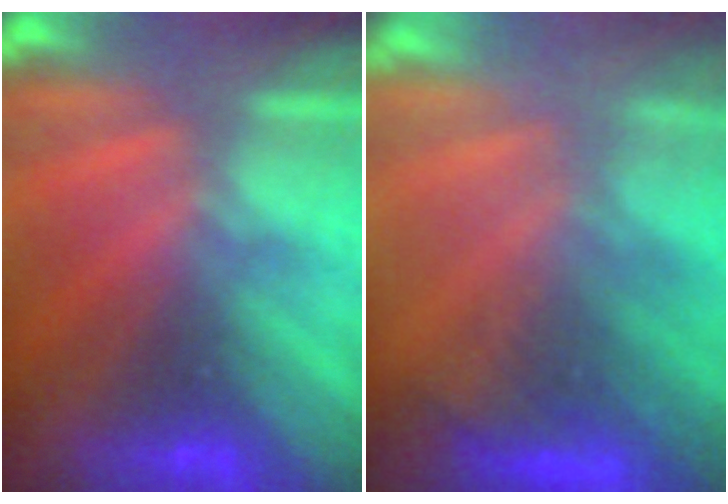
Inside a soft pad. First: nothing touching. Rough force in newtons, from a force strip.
{"total": 6.8}